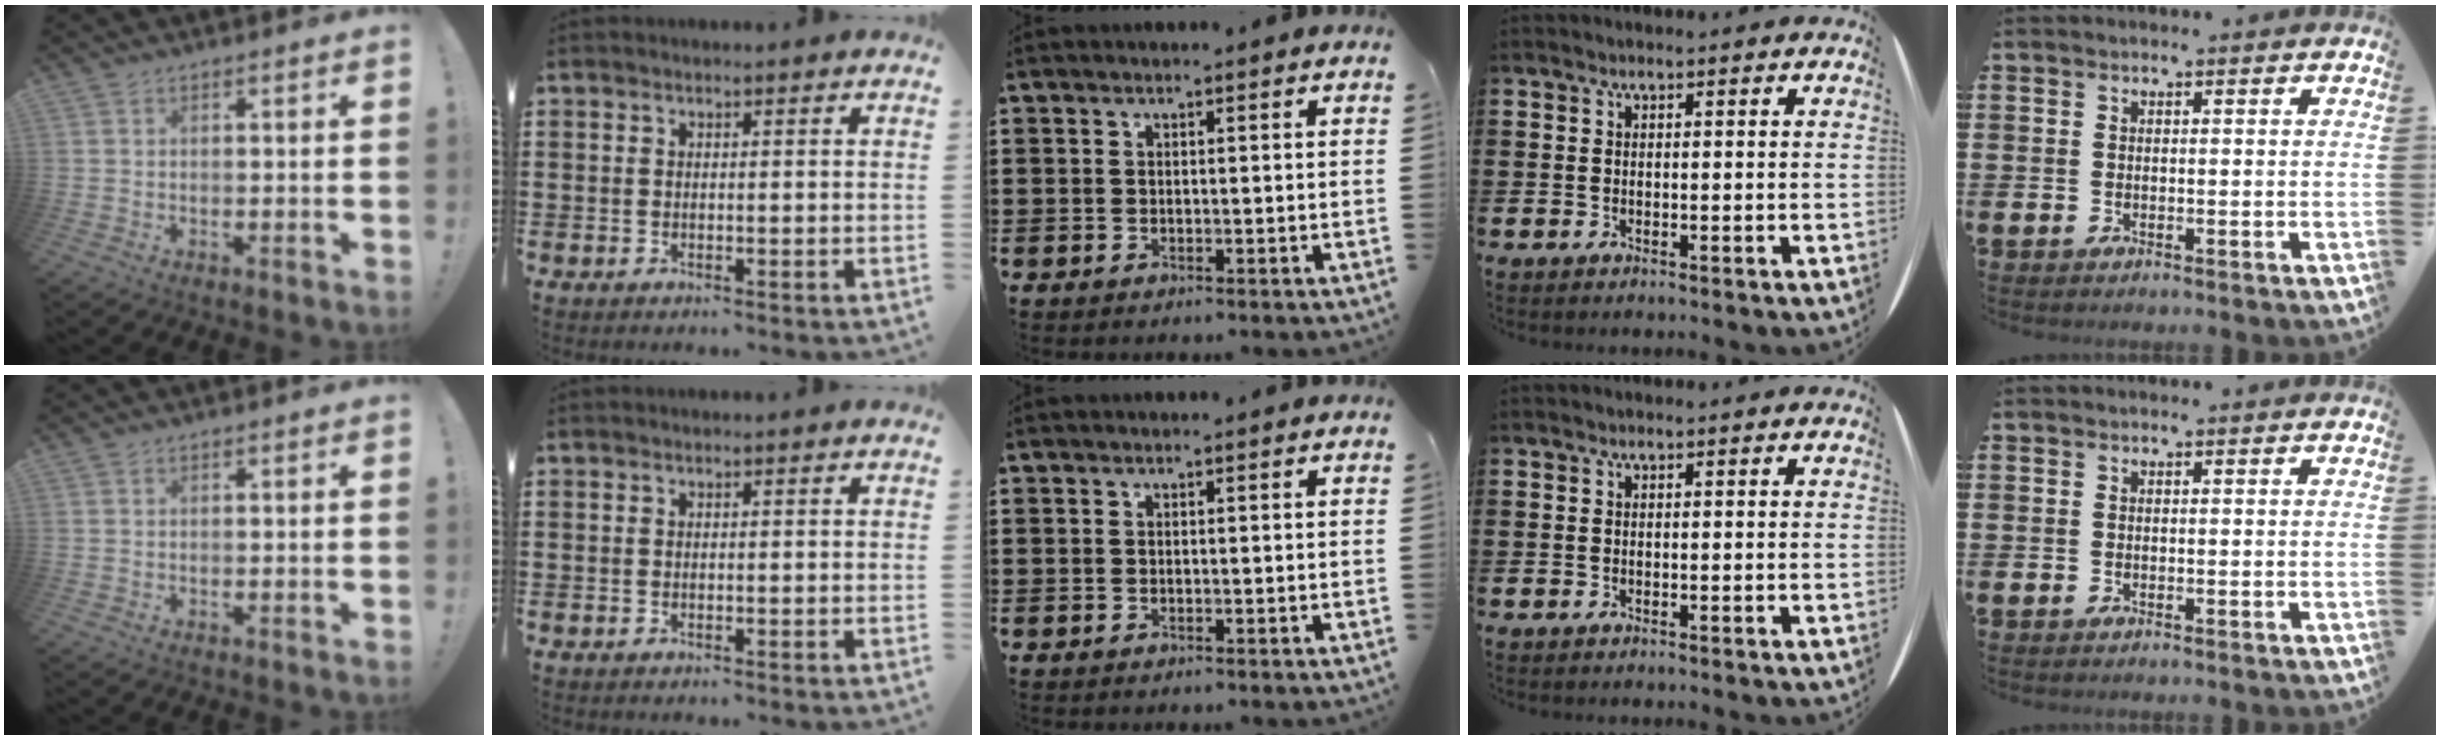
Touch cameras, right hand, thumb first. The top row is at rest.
{}